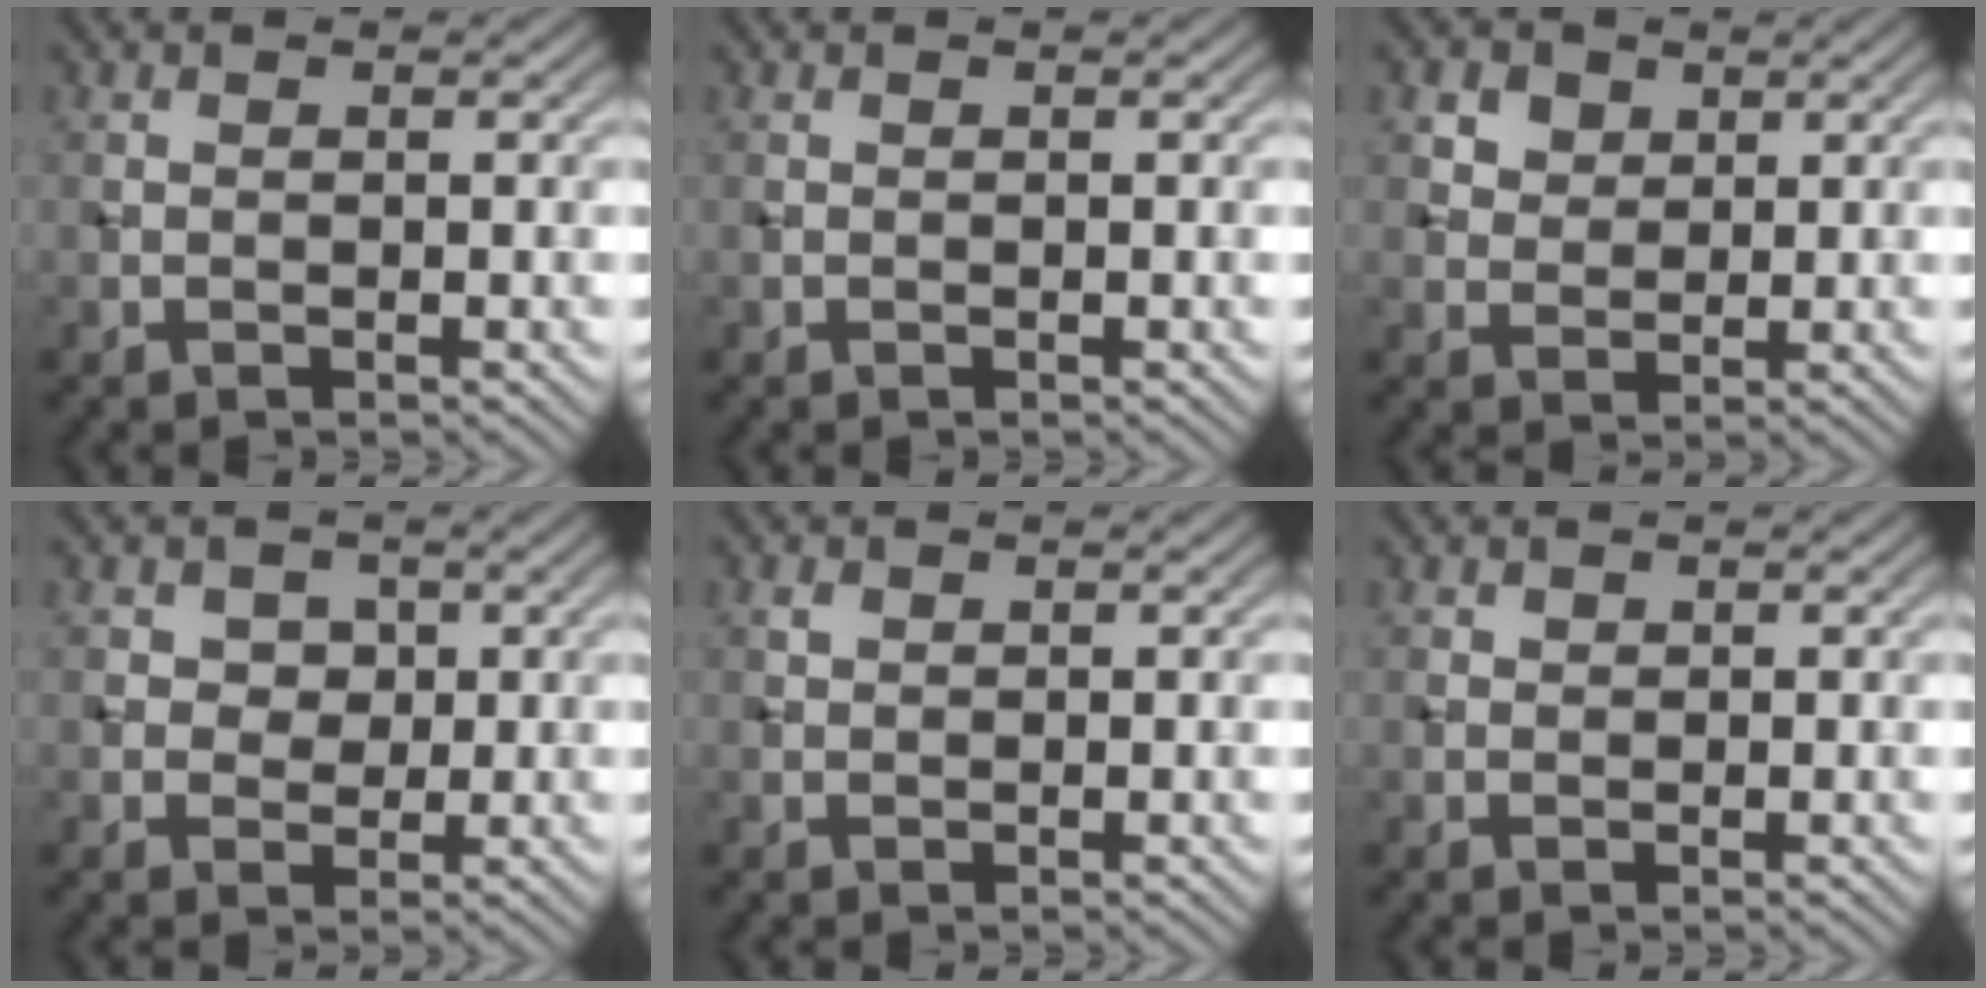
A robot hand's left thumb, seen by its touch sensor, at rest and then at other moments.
{"total": 0.0}
{"total": 3.8, "force": [2.2, 2.6, 1.6], "torque": [-0.043, -0.007, 0.048]}
{"total": 3.5, "force": [1.4, 2.9, 1.3], "torque": [-0.035, -0.011, 0.024]}
{"total": 0.9, "force": [0.5, 0.6, 0.4], "torque": [-0.008, -0.001, 0.010]}
{"total": 0.6, "force": [0.5, 0.4, 0.1], "torque": [-0.001, -0.002, 0.009]}